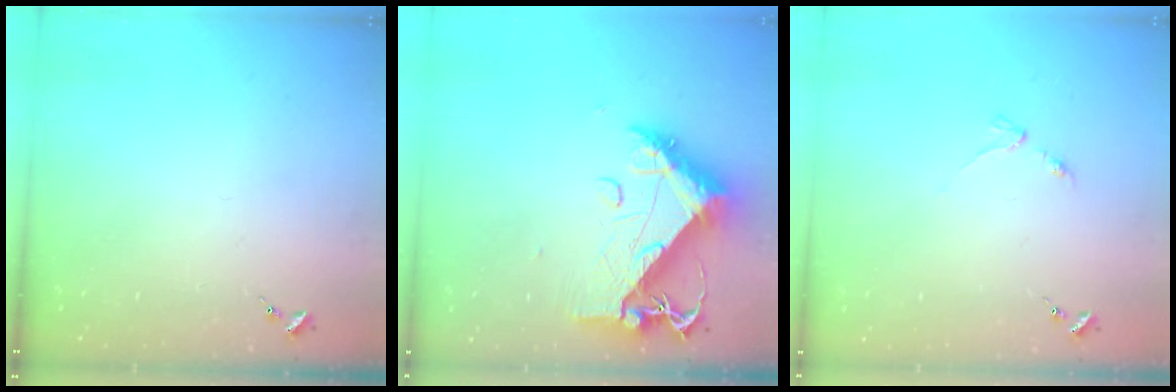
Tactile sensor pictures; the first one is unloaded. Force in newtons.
{"total": 13.1, "press": 13.1, "slide": 1.4}
{"total": 3.2, "press": 3.1, "slide": 0.5}